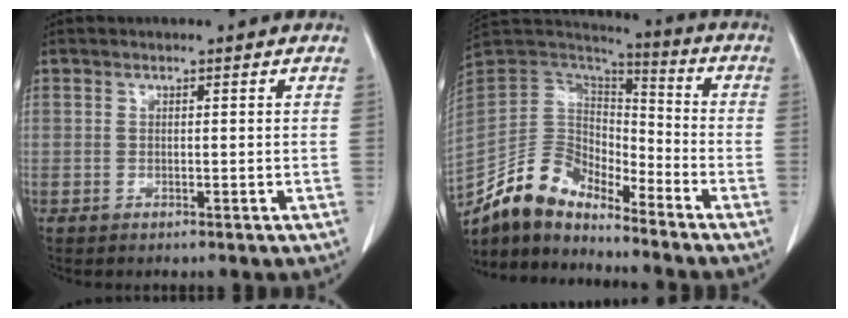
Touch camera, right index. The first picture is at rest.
{"total": 12.7, "force": [-11.3, 4.5, 3.8], "torque": [-0.076, 0.036, -0.220]}